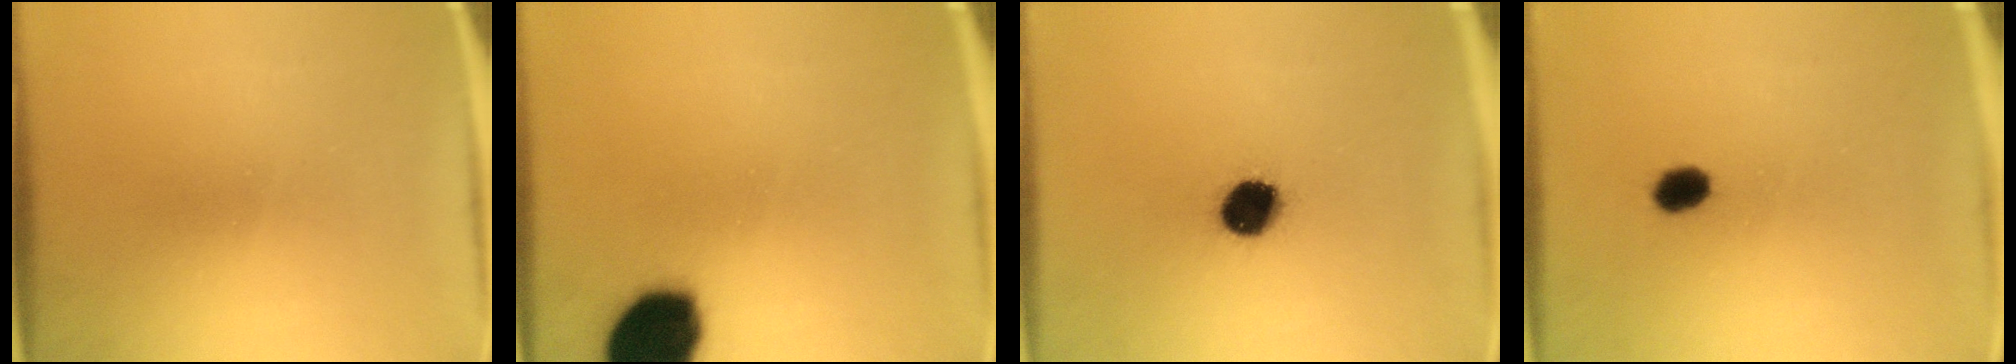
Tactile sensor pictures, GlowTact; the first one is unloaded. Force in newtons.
{"total": 18.7}
{"total": 10.6}
{"total": 3.4}